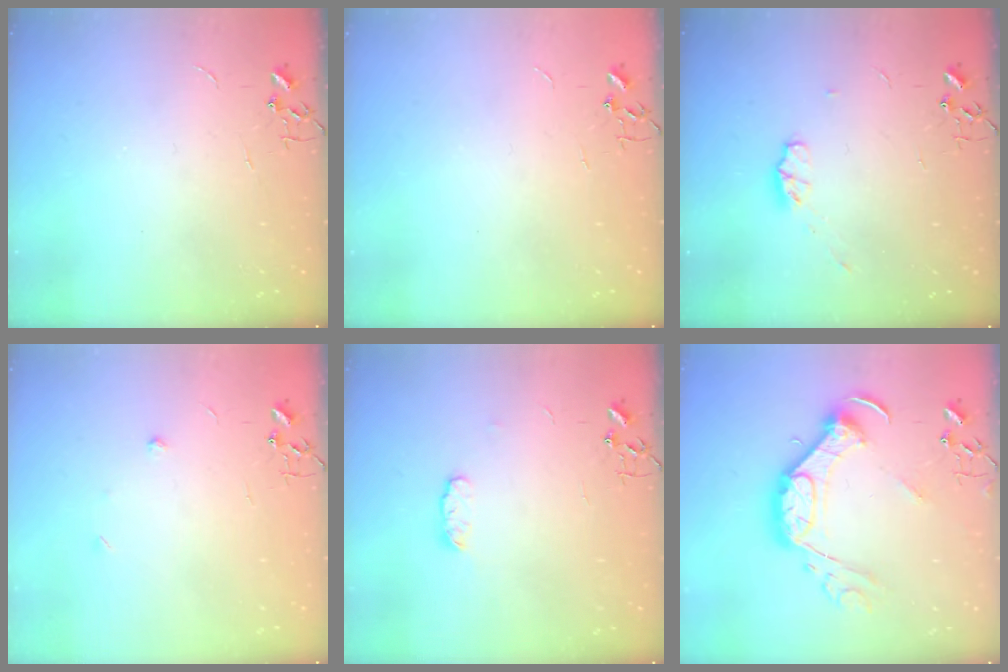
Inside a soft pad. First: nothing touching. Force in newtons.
{"total": 0.0}
{"total": 4.6, "press": 4.6, "slide": 0.6}
{"total": 4.8, "press": 4.8, "slide": 0.6}
{"total": 5.8, "press": 5.8, "slide": 0.3}
{"total": 15.8, "press": 15.8, "slide": 0.6}